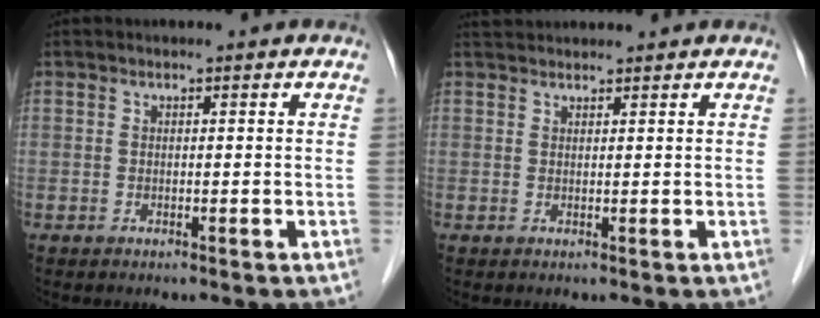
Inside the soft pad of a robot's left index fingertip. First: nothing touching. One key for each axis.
{"total": 3.6, "fx": 3.5, "fy": 0.4, "fz": 0.7, "tx": -0.010, "ty": 0.035, "tz": 0.058}